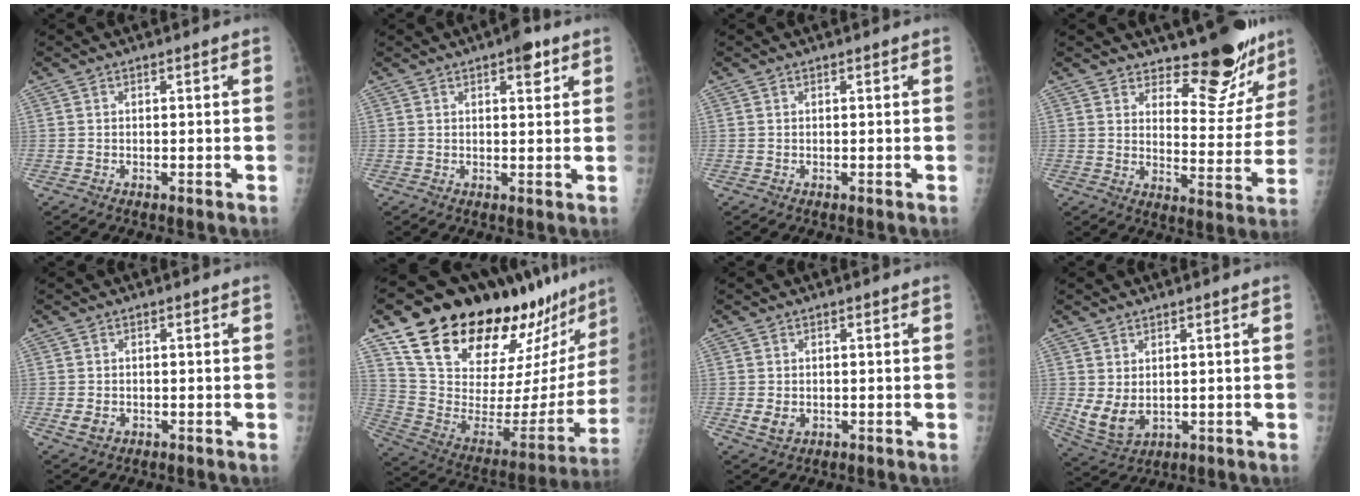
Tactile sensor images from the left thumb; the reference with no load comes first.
{"total": 4.0, "force": [2.2, 1.5, 2.9], "torque": [-0.027, -0.008, 0.027]}
{"total": 0.0}
{"total": 12.7, "force": [10.8, 4.8, 4.7], "torque": [-0.019, -0.103, 0.150]}
{"total": 2.4, "force": [-0.5, 1.9, 1.3], "torque": [-0.023, -0.002, -0.003]}
{"total": 33.0, "force": [26.0, 11.5, 16.9], "torque": [-0.242, -0.128, 0.386]}
{"total": 2.9, "force": [-0.3, 2.3, 1.7], "torque": [-0.026, -0.004, 0.004]}
{"total": 6.5, "force": [0.9, 4.5, 4.6], "torque": [-0.084, -0.018, 0.037]}